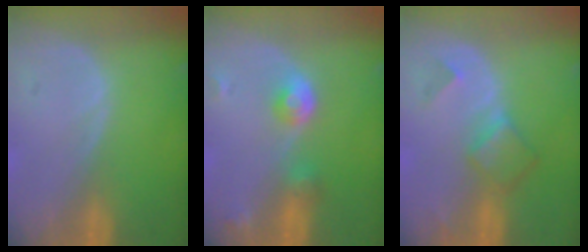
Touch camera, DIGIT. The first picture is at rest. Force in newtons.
{"total": 4.1, "press": 4.1, "slide": 0.6}
{"total": 5.0, "press": 4.4, "slide": 2.4}